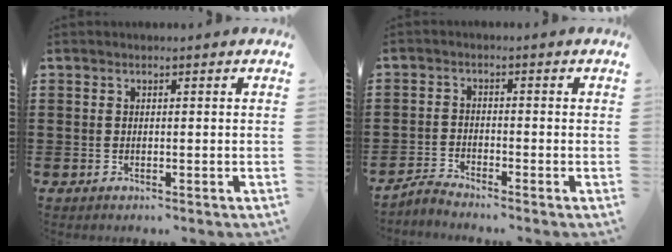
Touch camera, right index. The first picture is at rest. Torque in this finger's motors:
{"motor_torque": [-0.61, 0.36, -0.70, -0.21]}